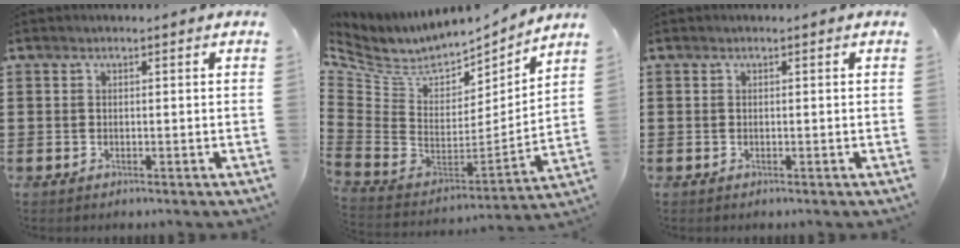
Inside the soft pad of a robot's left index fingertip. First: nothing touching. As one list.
[{"total": 7.0, "force": [6.2, 2.8, 2.0], "torque": [-0.082, -0.056, 0.107]}, {"total": 0.0}]